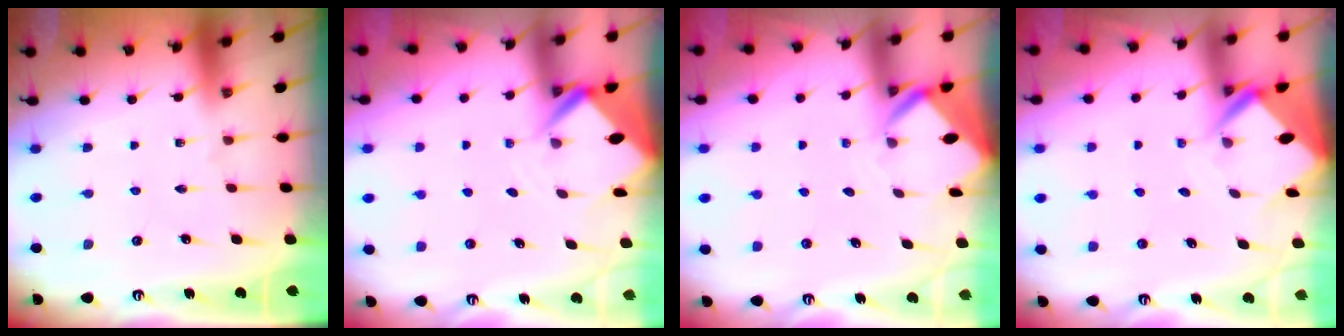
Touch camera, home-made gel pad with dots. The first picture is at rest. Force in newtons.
{"total": 3.6, "press": 3.6, "slide": 0.2}
{"total": 3.4, "press": 3.4, "slide": 0.1}
{"total": 5.5, "press": 5.5, "slide": 0.4}